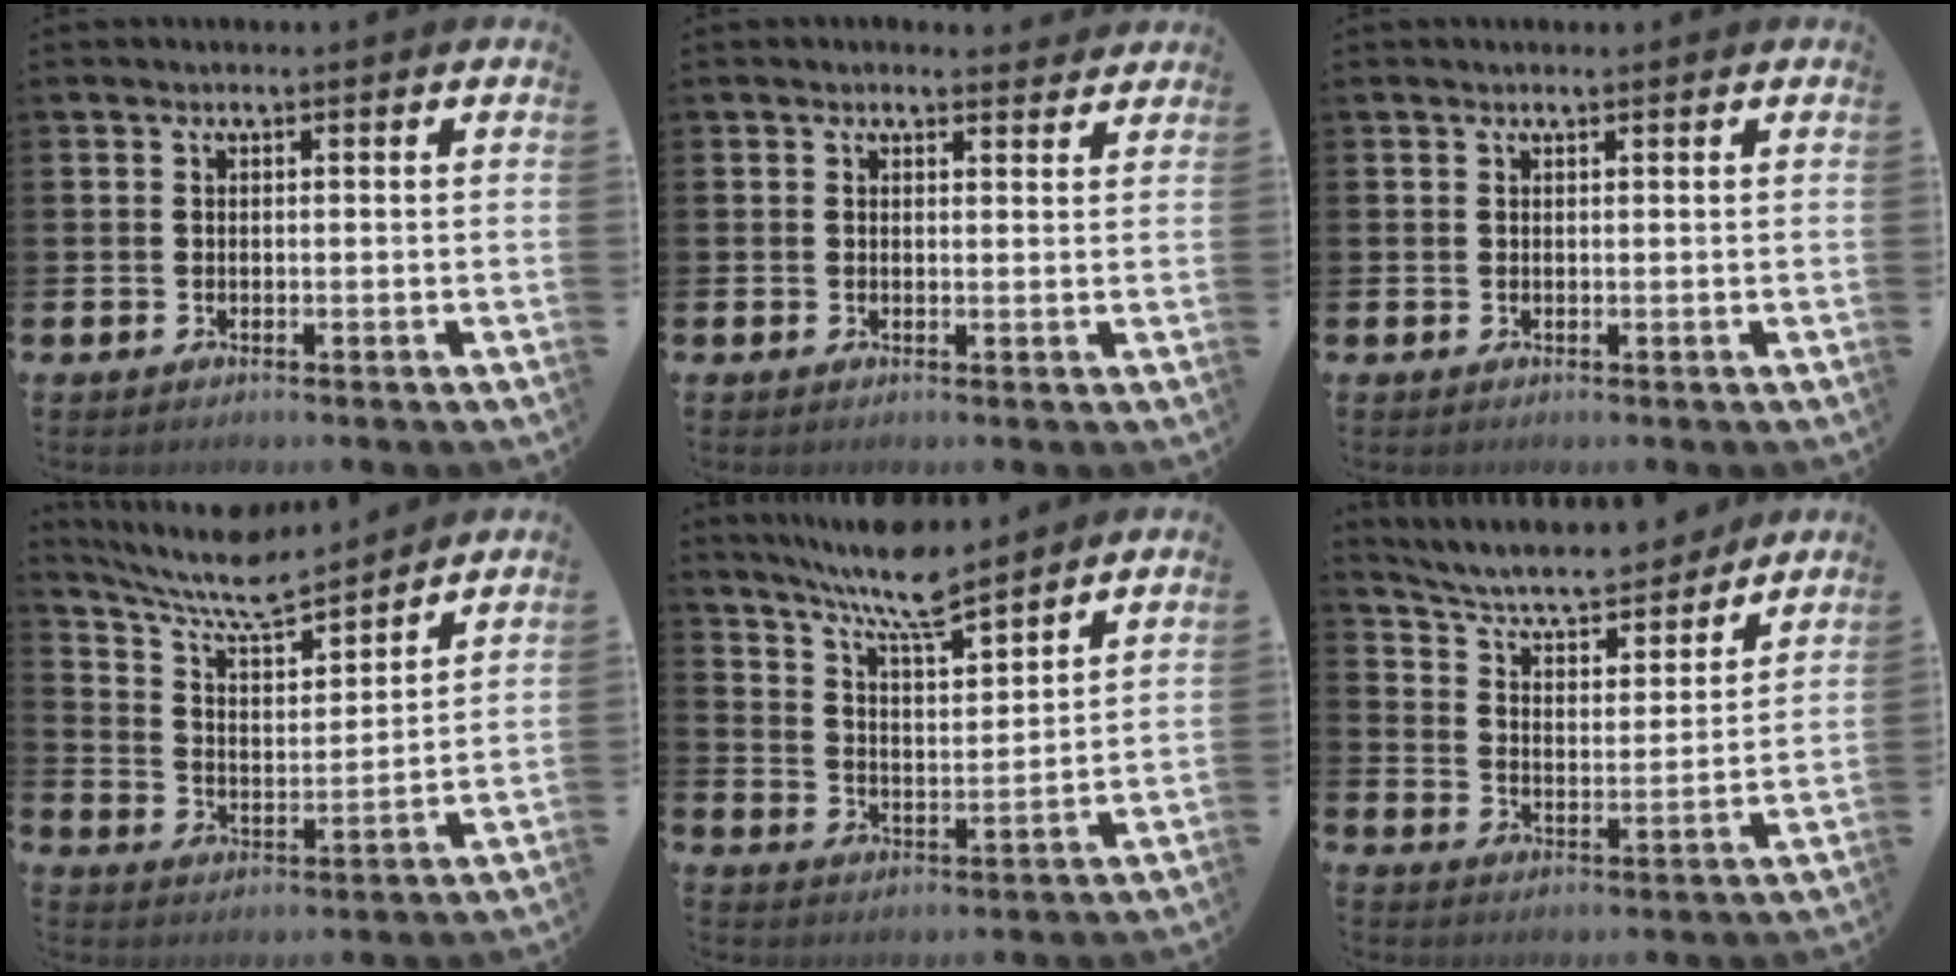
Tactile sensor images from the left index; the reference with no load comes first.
{"total": 1.6, "force": [1.6, 0.5, 0.0], "torque": [0.016, -0.011, 0.025]}
{"total": 0.6, "force": [0.6, 0.1, 0.2], "torque": [0.007, -0.003, 0.008]}
{"total": 8.6, "force": [8.0, 1.7, 2.7], "torque": [-0.091, -0.052, 0.142]}
{"total": 8.7, "force": [7.9, 1.2, 3.3], "torque": [-0.095, -0.043, 0.143]}
{"total": 7.5, "force": [6.9, 1.7, 2.5], "torque": [-0.074, -0.054, 0.114]}